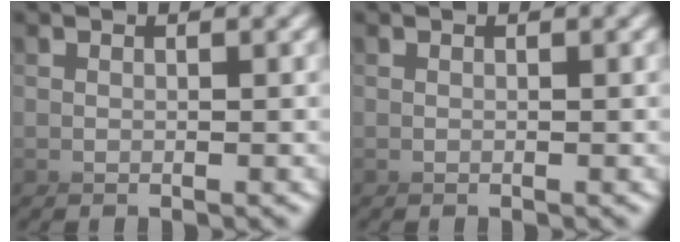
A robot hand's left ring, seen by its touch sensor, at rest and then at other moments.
{"total": 0.0}